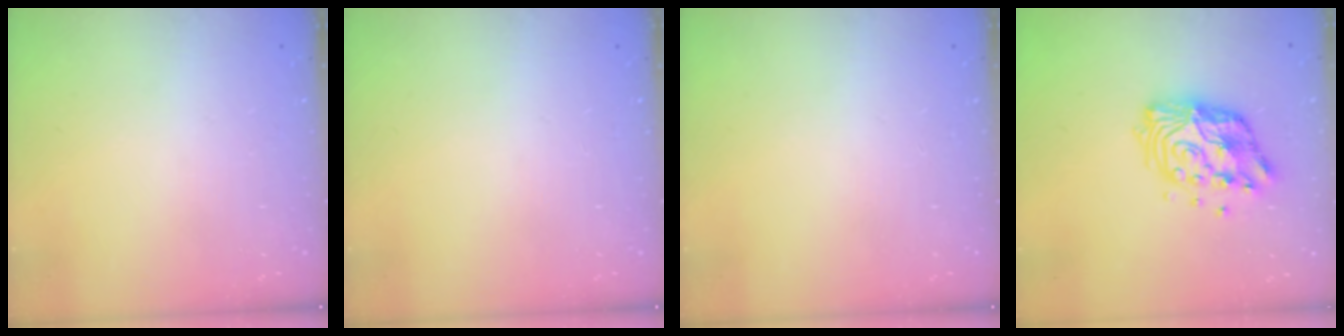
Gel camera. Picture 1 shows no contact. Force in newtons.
{"total": 0.0}
{"total": 0.0}
{"total": 13.3, "press": 13.2, "slide": 1.1}